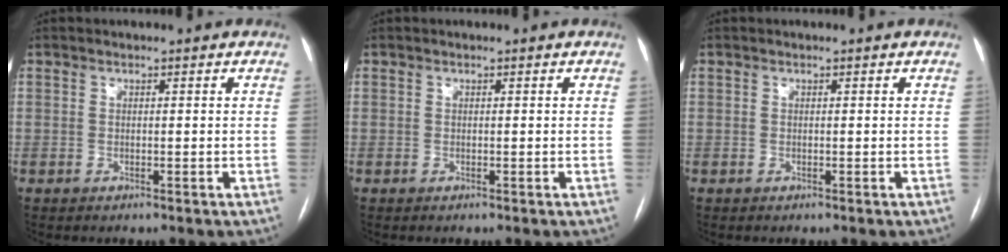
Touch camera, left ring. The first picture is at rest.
{"total": 0.0}
{"total": 0.0}